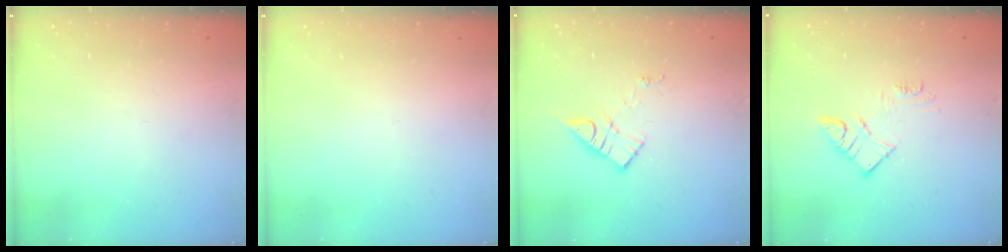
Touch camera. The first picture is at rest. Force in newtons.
{"total": 1.5, "press": 1.5, "slide": 0.1}
{"total": 9.4, "press": 9.4, "slide": 0.5}
{"total": 9.7, "press": 9.6, "slide": 0.6}